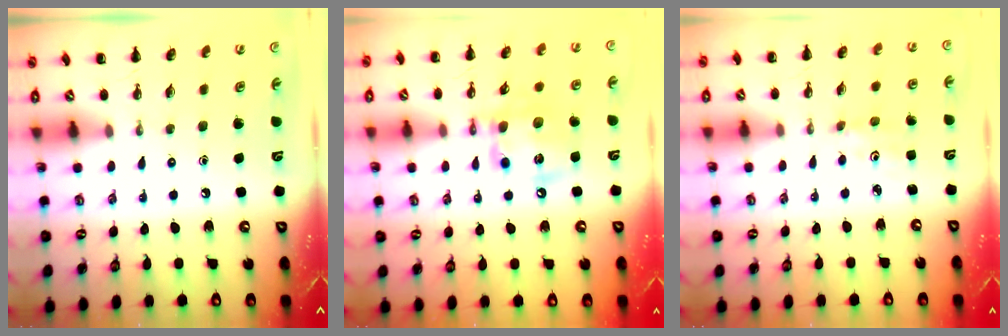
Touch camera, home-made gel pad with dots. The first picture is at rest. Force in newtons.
{"total": 13.8, "press": 13.7, "slide": 1.6}
{"total": 1.4, "press": 1.3, "slide": 0.5}